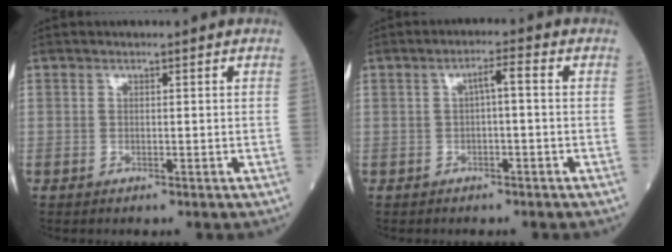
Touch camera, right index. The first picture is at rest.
{"total": 2.7, "force": [0.0, 0.4, 2.6], "torque": [-0.042, 0.012, 0.002]}